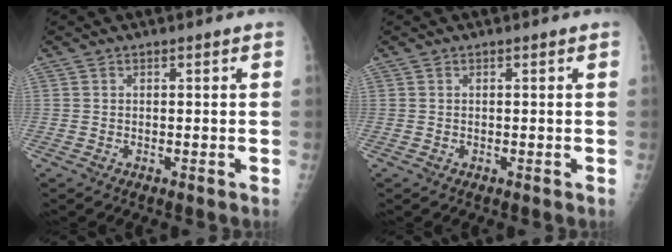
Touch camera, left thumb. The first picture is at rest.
{"total": 0.0}